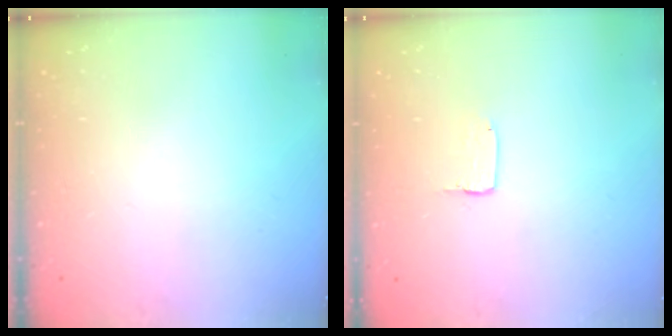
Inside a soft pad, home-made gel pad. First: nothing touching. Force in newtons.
{"total": 2.0, "press": 2.0, "slide": 0.1}